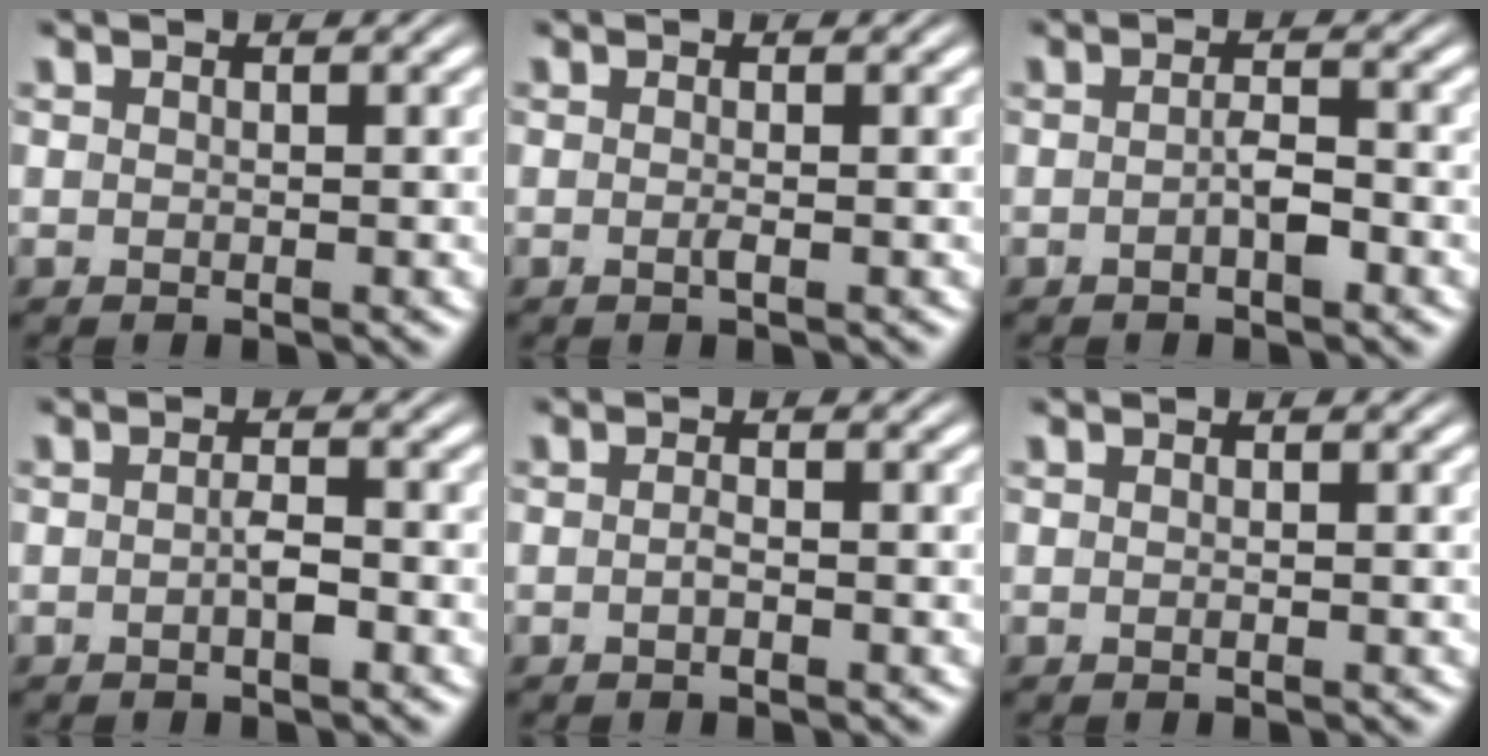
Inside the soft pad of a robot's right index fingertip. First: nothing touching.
{"total": 0.6, "force": [-0.2, -0.3, 0.5], "torque": [-0.006, -0.001, -0.005]}
{"total": 1.7, "force": [-0.7, 0.4, 1.5], "torque": [-0.021, -0.001, -0.015]}
{"total": 1.5, "force": [-0.4, 0.2, 1.4], "torque": [-0.021, -0.001, -0.011]}
{"total": 0.9, "force": [-0.5, 0.0, 0.7], "torque": [-0.012, -0.001, -0.012]}
{"total": 0.0}